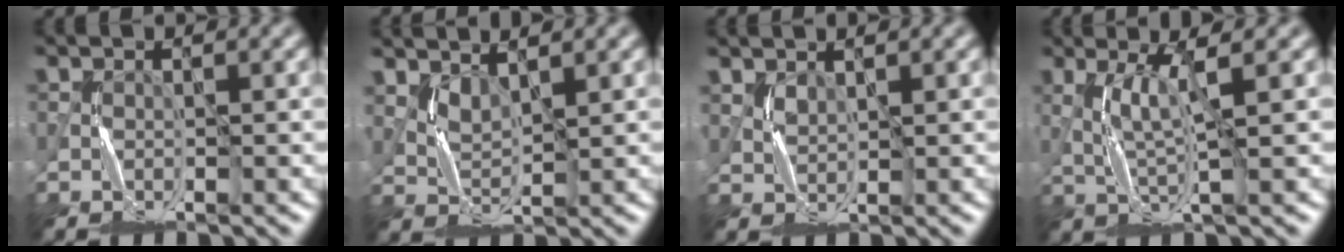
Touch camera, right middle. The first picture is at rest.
{"total": 1.9, "force": [1.3, 0.8, 1.2], "torque": [-0.031, -0.009, 0.035]}
{"total": 1.3, "force": [1.0, 0.6, 0.6], "torque": [-0.016, -0.001, 0.027]}
{"total": 2.9, "force": [0.6, 0.0, 2.8], "torque": [-0.067, -0.007, 0.023]}